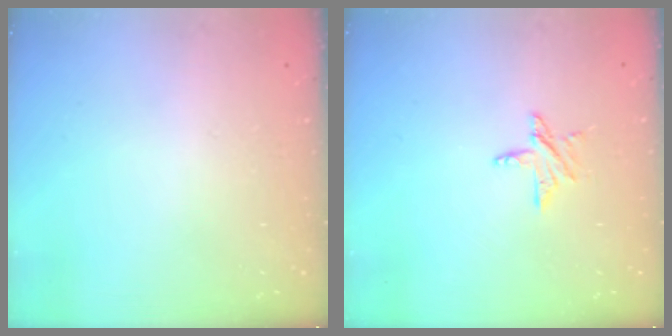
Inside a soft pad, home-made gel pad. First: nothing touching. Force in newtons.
{"total": 5.1, "press": 5.1, "slide": 0.4}